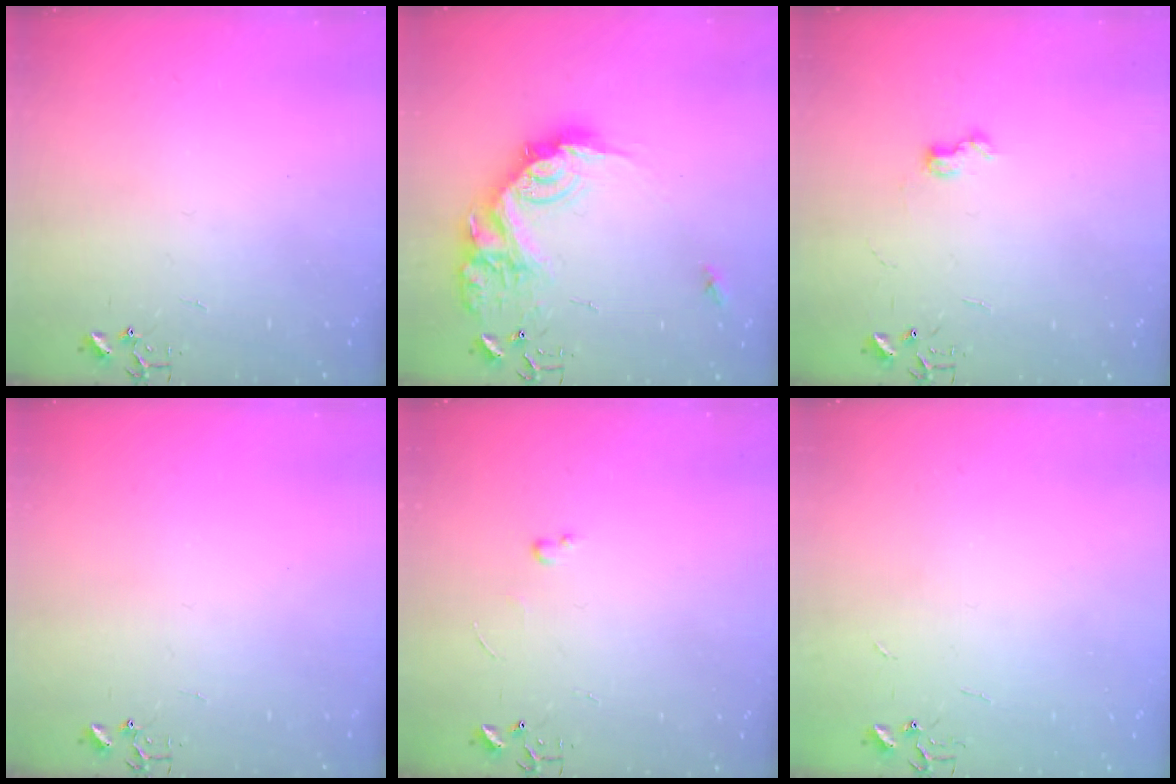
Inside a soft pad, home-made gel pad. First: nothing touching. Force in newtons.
{"total": 19.2, "press": 19.2, "slide": 1.0}
{"total": 6.0, "press": 6.0, "slide": 0.7}
{"total": 0.0}
{"total": 2.6, "press": 2.6, "slide": 0.4}
{"total": 2.2, "press": 2.2, "slide": 0.3}